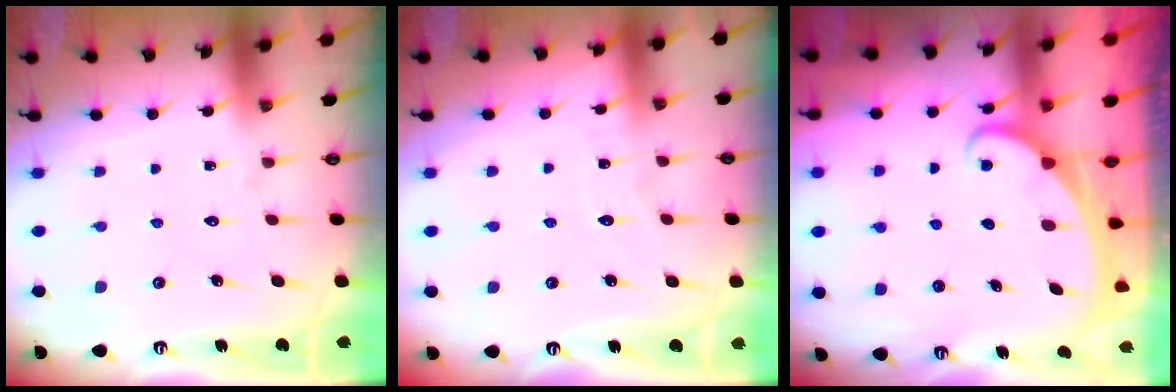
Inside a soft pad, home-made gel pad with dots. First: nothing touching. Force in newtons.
{"total": 2.2, "press": 2.1, "slide": 0.3}
{"total": 1.9, "press": 1.9, "slide": 0.1}